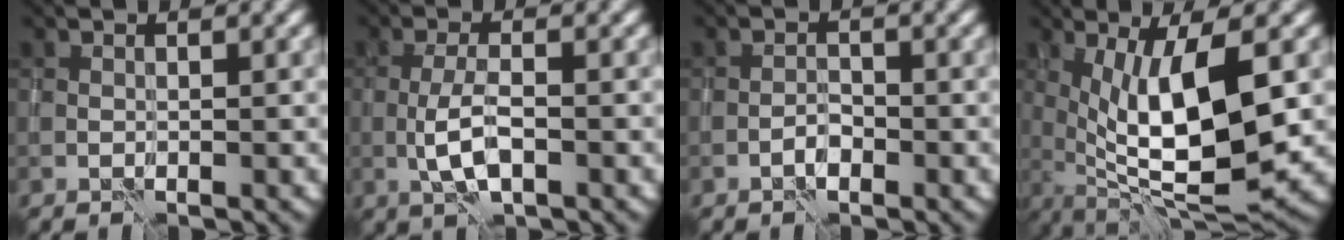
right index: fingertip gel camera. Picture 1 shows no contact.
{"total": 3.4, "force": [-1.2, 1.0, 3.1], "torque": [-0.067, 0.002, -0.025]}
{"total": 1.4, "force": [-1.0, 0.5, 0.8], "torque": [-0.012, 0.005, -0.021]}
{"total": 11.1, "force": [0.2, 3.2, 10.6], "torque": [-0.174, -0.013, 0.007]}